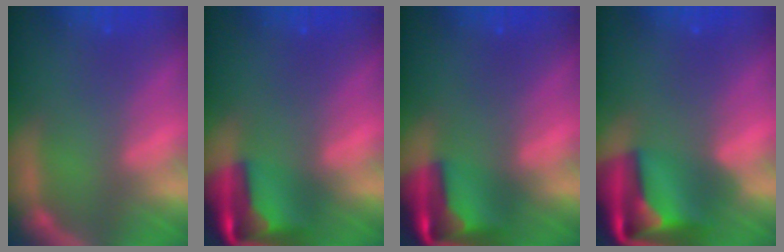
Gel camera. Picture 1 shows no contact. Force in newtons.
{"total": 7.4}
{"total": 7.4}
{"total": 10.1}